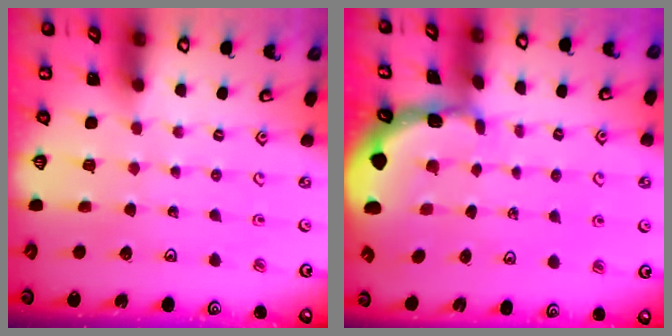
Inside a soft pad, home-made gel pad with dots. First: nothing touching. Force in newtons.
{"total": 2.6, "press": 2.6, "slide": 0.3}